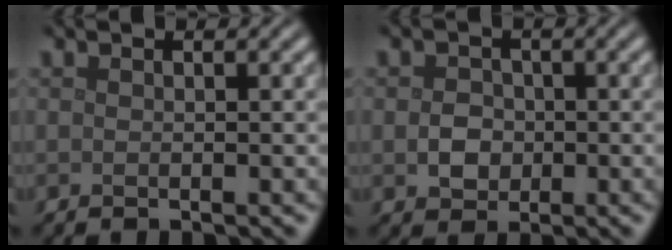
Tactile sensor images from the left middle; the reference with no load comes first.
{"total": 2.1, "force": [-0.3, 1.9, 1.0], "torque": [-0.013, -0.001, -0.009]}